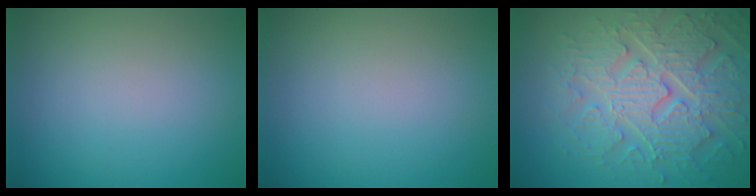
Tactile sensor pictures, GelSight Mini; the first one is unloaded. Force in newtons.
{"total": 0.0}
{"total": 7.2, "press": 6.0, "slide": 4.0}